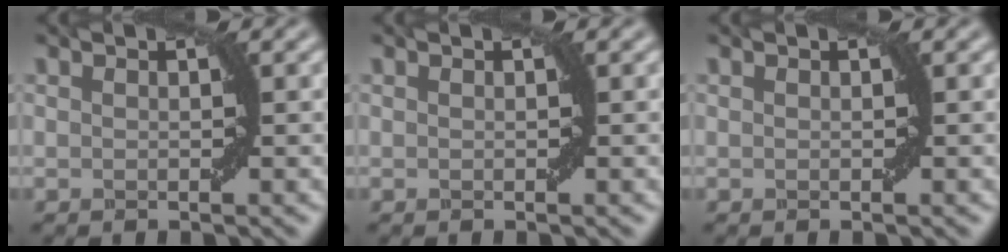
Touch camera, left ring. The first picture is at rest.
{"total": 0.0}
{"total": 0.0}